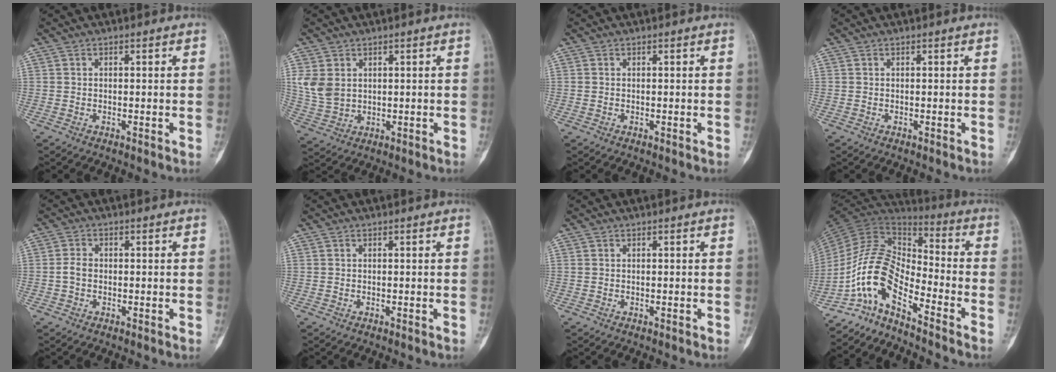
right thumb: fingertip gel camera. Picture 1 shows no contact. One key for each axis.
{"total": 6.2, "fx": 1.7, "fy": 4.7, "fz": 3.7, "tx": -0.068, "ty": -0.005, "tz": 0.048}
{"total": 0.0}
{"total": 0.0}
{"total": 2.4, "fx": -0.4, "fy": 1.7, "fz": 1.6, "tx": -0.030, "ty": 0.008, "tz": -0.011}
{"total": 0.0}
{"total": 0.0}
{"total": 12.0, "fx": -7.6, "fy": 4.4, "fz": 8.3, "tx": -0.149, "ty": 0.087, "tz": -0.155}